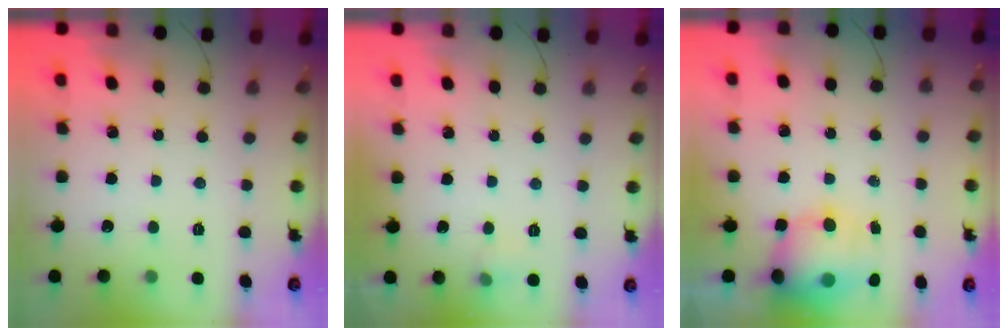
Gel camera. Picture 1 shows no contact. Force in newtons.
{"total": 4.2, "press": 3.9, "slide": 1.3}
{"total": 11.8, "press": 11.3, "slide": 3.2}